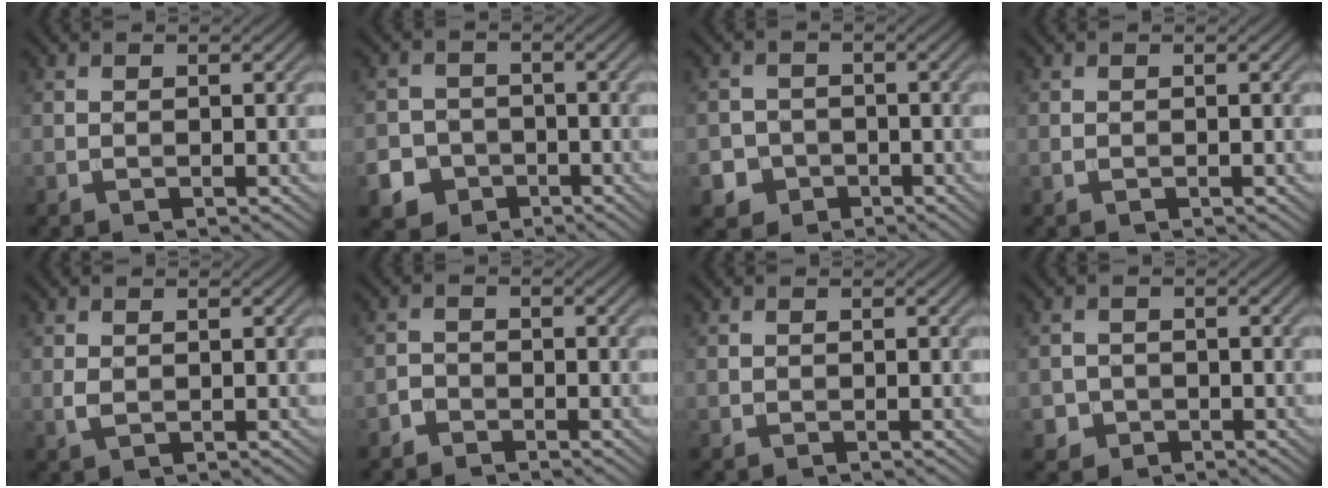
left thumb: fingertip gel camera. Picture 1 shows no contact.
{"total": 6.8, "force": [-3.6, 5.6, 1.3], "torque": [-0.024, -0.017, -0.078]}
{"total": 4.0, "force": [-2.0, 3.4, 0.7], "torque": [0.000, -0.005, -0.047]}
{"total": 0.0}
{"total": 1.2, "force": [0.2, 0.7, 0.9], "torque": [-0.026, -0.001, 0.006]}
{"total": 1.6, "force": [-1.3, 0.8, 0.3], "torque": [-0.003, 0.003, -0.033]}
{"total": 0.0}
{"total": 2.1, "force": [-0.9, 1.9, 0.3], "torque": [0.000, -0.003, -0.019]}